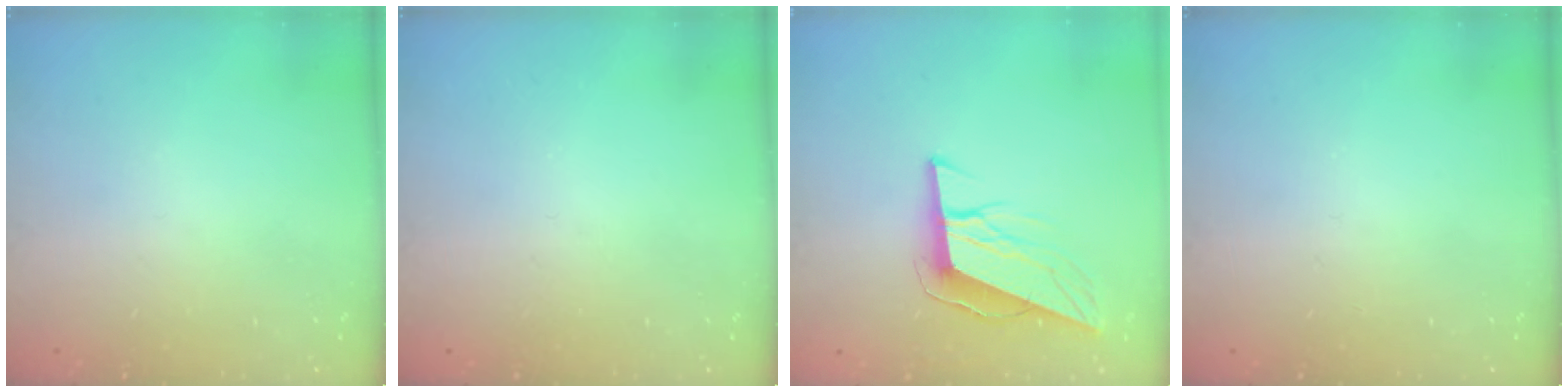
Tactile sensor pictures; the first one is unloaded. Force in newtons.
{"total": 0.0}
{"total": 10.7, "press": 10.2, "slide": 3.3}
{"total": 0.0}